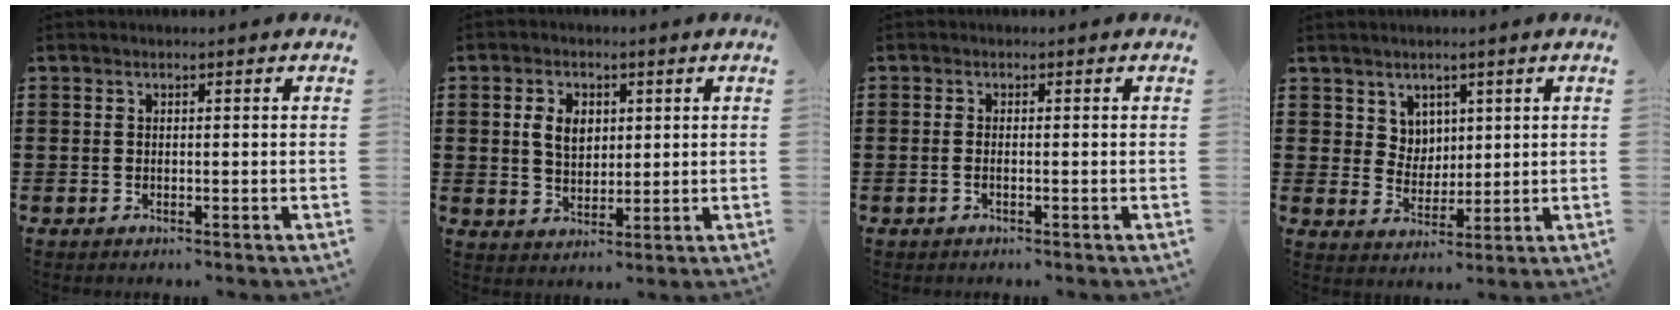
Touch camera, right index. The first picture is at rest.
{"total": 4.7, "force": [1.0, 3.3, 3.2], "torque": [-0.065, 0.009, 0.015]}
{"total": 0.8, "force": [-0.4, 0.0, 0.7], "torque": [-0.012, -0.003, -0.008]}
{"total": 4.5, "force": [2.7, 3.6, 0.4], "torque": [-0.027, 0.007, 0.051]}